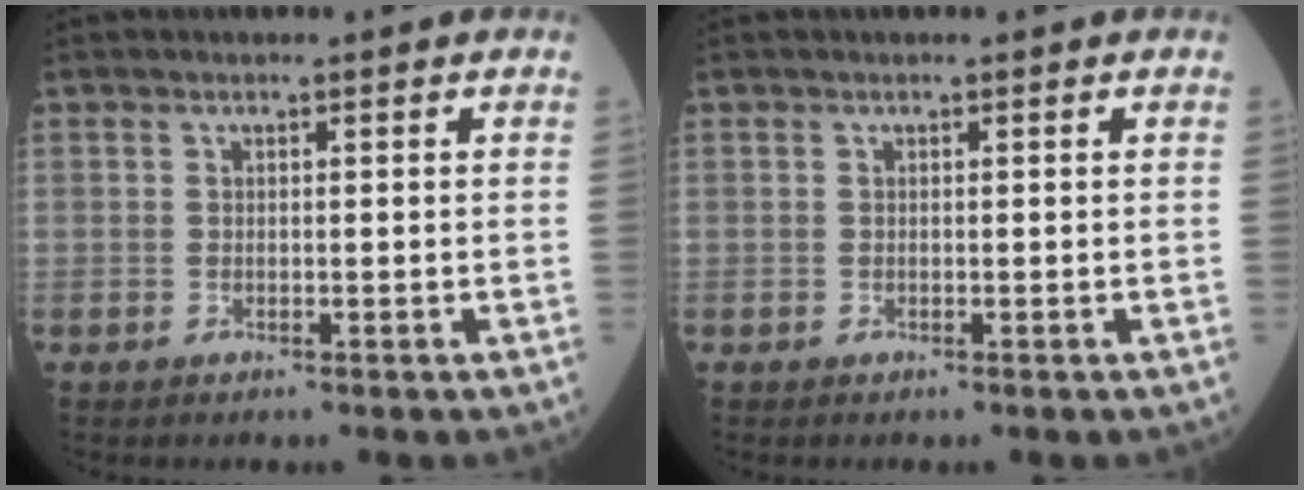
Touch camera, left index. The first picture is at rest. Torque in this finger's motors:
{"motor_torque": [-0.04, 0.05, -0.01, 0.00]}